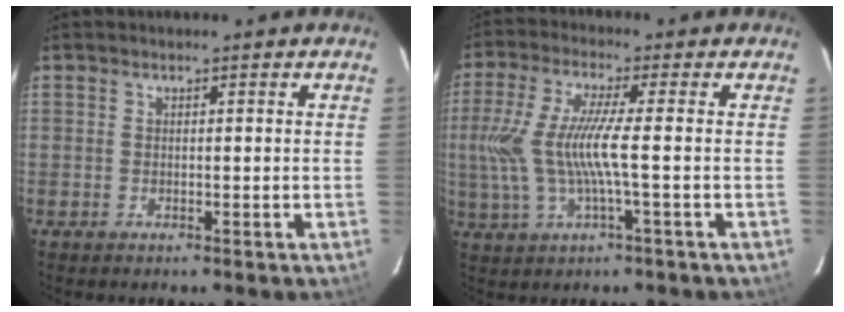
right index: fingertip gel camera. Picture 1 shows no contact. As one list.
[{"total": 10.0, "force": [-1.0, 0.7, 9.9], "torque": [-0.207, -0.004, -0.013]}]